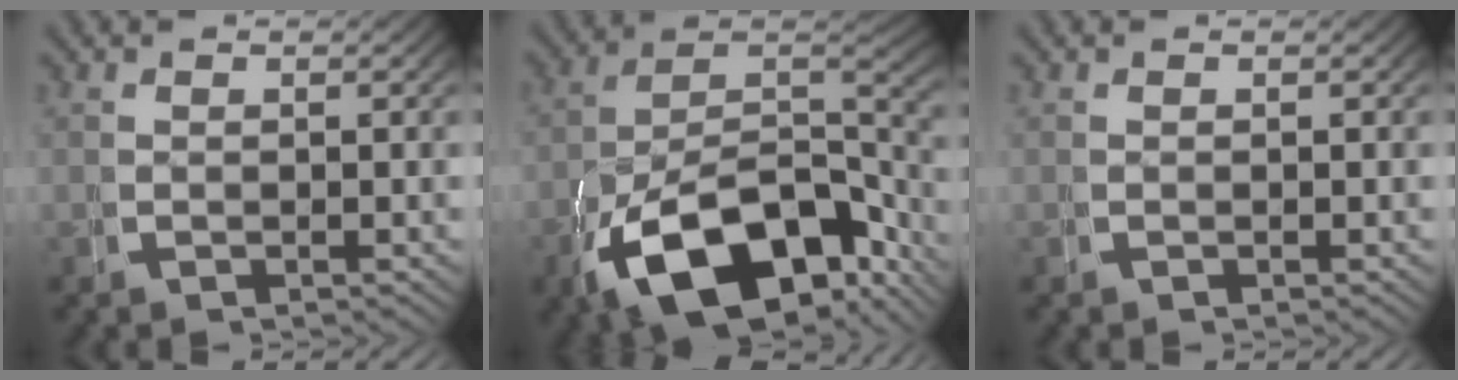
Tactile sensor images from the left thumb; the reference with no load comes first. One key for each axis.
{"total": 16.3, "fx": -5.6, "fy": 9.9, "fz": 11.7, "tx": -0.221, "ty": -0.060, "tz": -0.062}
{"total": 0.0}